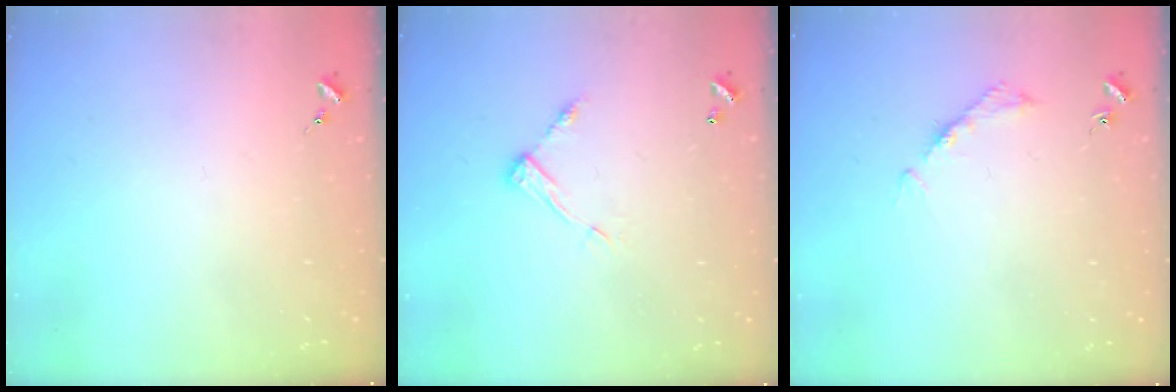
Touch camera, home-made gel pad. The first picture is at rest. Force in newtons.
{"total": 7.9, "press": 7.9, "slide": 0.3}
{"total": 4.1, "press": 4.1, "slide": 0.3}